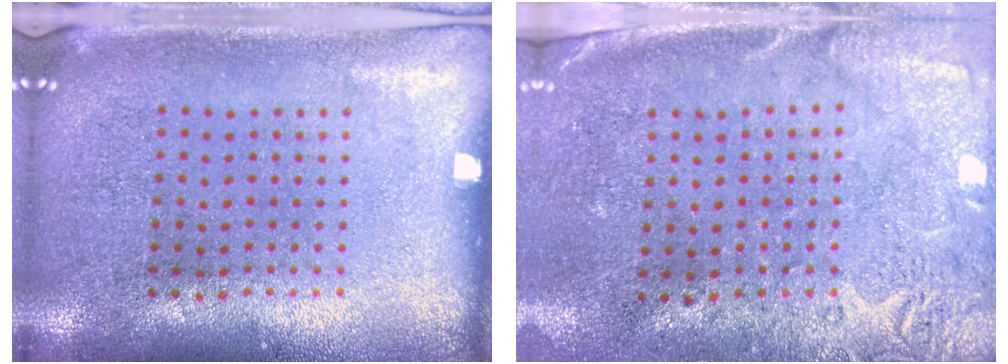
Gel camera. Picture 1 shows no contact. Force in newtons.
{"total": 2.7, "press": 2.3, "slide": 1.5}